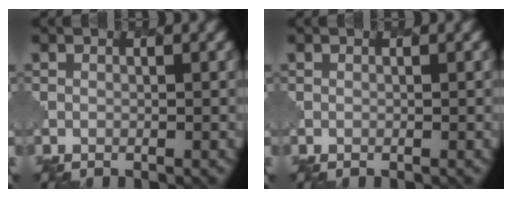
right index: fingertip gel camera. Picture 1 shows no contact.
{"total": 0.0}